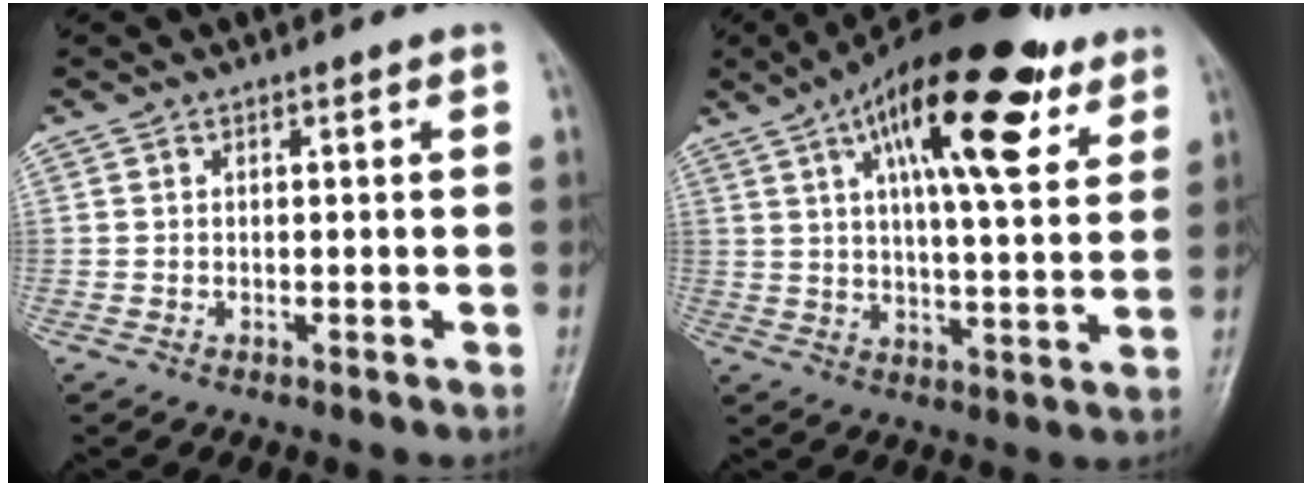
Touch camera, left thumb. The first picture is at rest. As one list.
[{"total": 22.1, "force": [10.9, 7.7, 17.6], "torque": [-0.252, -0.015, 0.166]}]